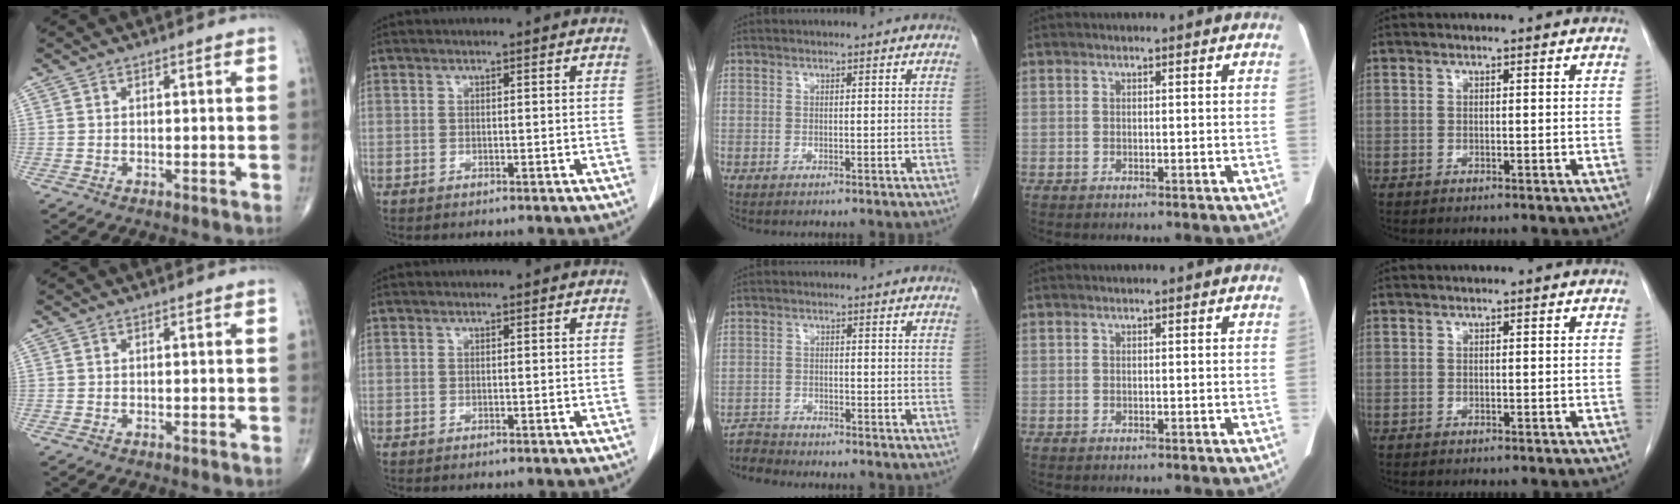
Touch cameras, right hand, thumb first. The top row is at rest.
{"middle": {"total": 1.4, "force": [-1.0, 0.0, -0.9], "torque": [0.023, -0.016, -0.021]}}